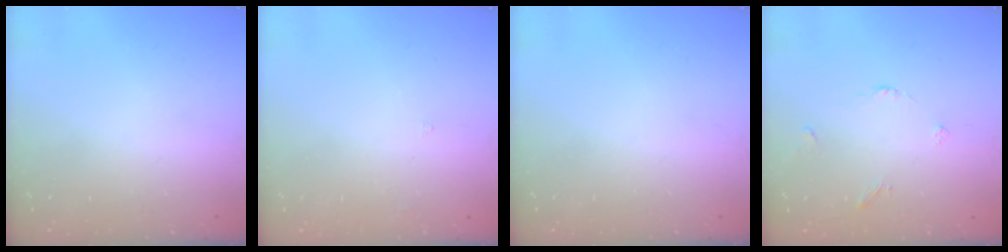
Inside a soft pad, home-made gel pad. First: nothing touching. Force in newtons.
{"total": 2.3, "press": 2.3, "slide": 0.5}
{"total": 0.0}
{"total": 2.9, "press": 2.9, "slide": 0.5}